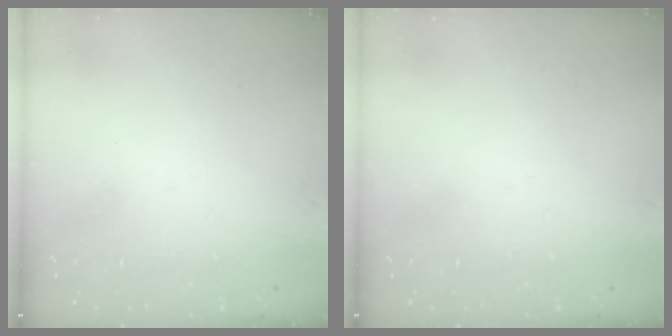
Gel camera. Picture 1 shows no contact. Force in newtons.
{"total": 0.0}